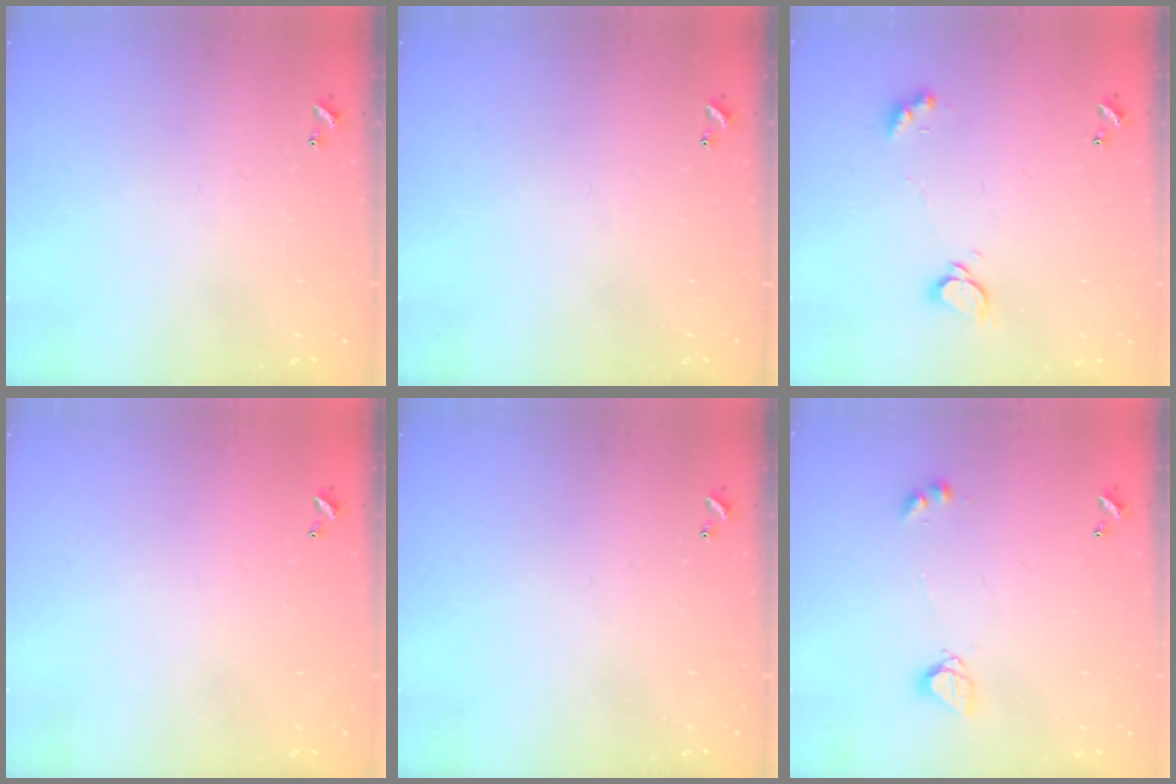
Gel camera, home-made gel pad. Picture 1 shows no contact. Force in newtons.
{"total": 0.0}
{"total": 2.3, "press": 2.2, "slide": 0.3}
{"total": 2.8, "press": 2.8, "slide": 0.1}
{"total": 0.0}
{"total": 3.5, "press": 3.4, "slide": 0.3}